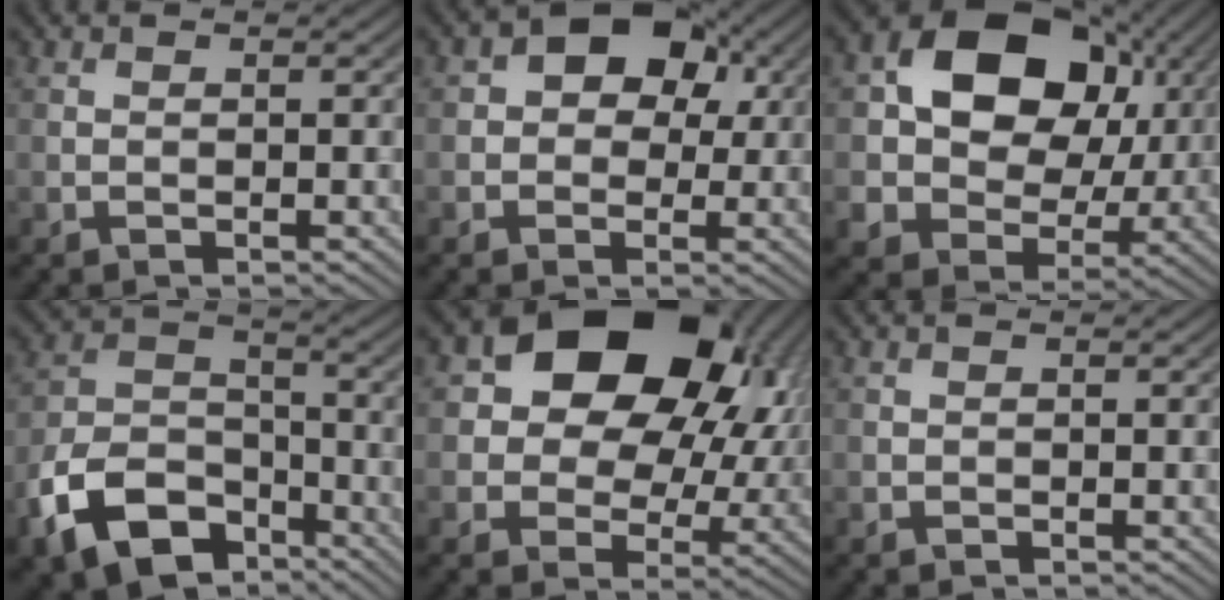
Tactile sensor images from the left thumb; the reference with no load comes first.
{"total": 8.2, "force": [2.1, 6.3, 4.9], "torque": [-0.061, 0.021, 0.006]}
{"total": 15.0, "force": [3.6, 11.4, 9.1], "torque": [-0.151, 0.003, 0.059]}
{"total": 11.8, "force": [-6.8, 7.0, 6.6], "torque": [-0.149, -0.018, -0.138]}
{"total": 17.4, "force": [5.7, 12.4, 10.9], "torque": [-0.154, 0.010, 0.104]}
{"total": 0.0}